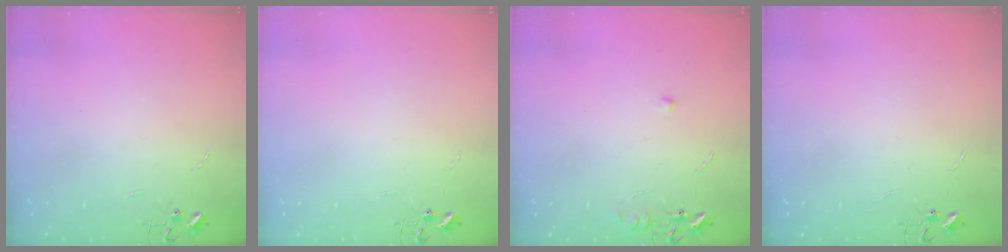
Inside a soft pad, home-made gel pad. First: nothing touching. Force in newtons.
{"total": 0.0}
{"total": 4.5, "press": 4.5, "slide": 0.6}
{"total": 0.0}